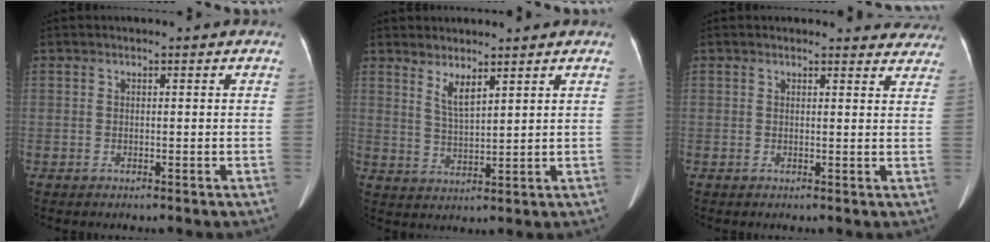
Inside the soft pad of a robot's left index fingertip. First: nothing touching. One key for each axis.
{"total": 3.6, "fx": 2.6, "fy": 0.6, "fz": 2.3, "tx": -0.051, "ty": -0.009, "tz": 0.058}
{"total": 7.7, "fx": 7.4, "fy": 2.3, "fz": 0.5, "tx": 0.034, "ty": -0.012, "tz": 0.048}